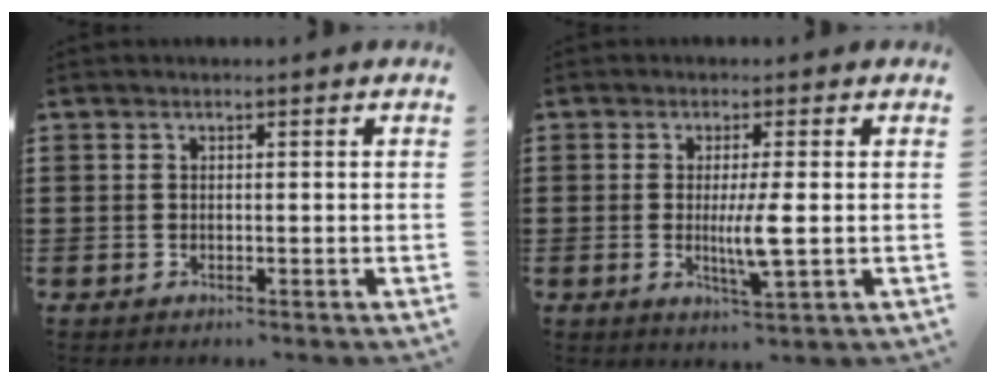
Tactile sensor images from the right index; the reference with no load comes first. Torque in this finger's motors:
{"motor_torque": [0.27, 0.43, 0.46, 0.09]}